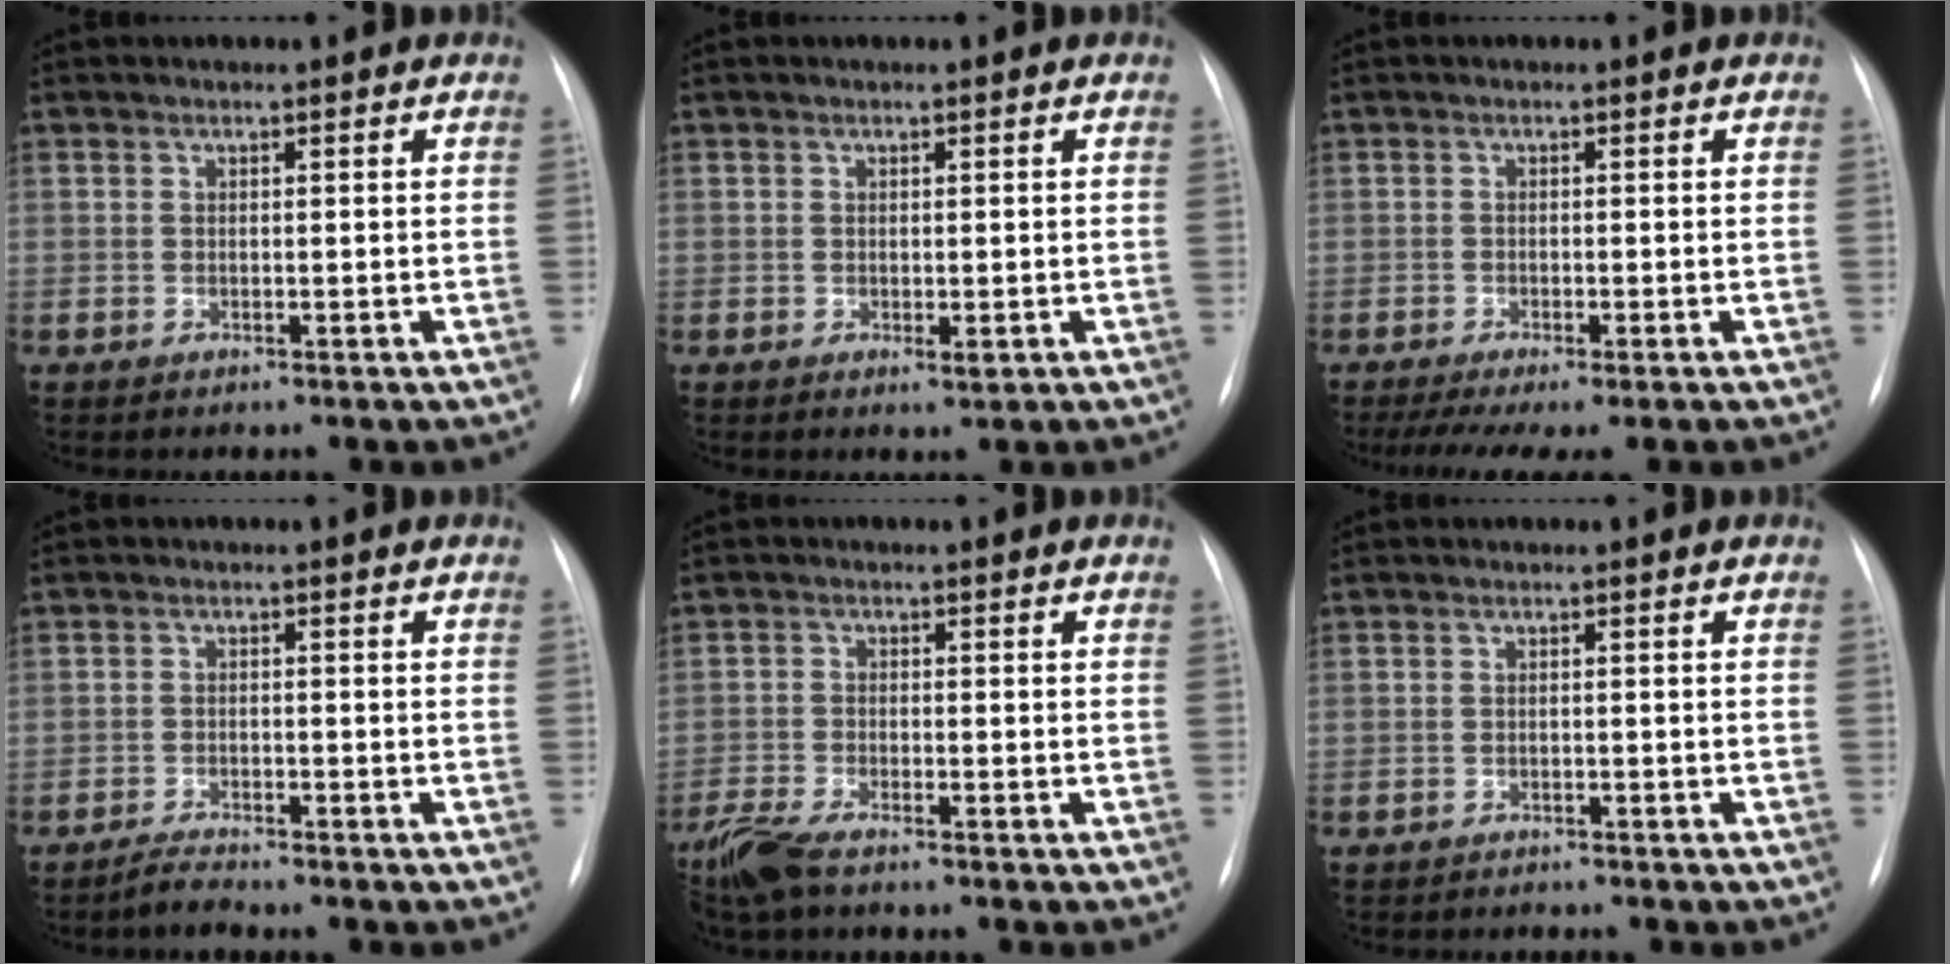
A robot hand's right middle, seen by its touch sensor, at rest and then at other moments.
{"total": 0.9, "force": [-0.1, 0.2, 0.9], "torque": [-0.010, -0.004, 0.000]}
{"total": 6.6, "force": [-4.8, 0.7, 4.5], "torque": [-0.073, -0.014, -0.077]}
{"total": 2.1, "force": [-2.1, -0.1, 0.3], "torque": [-0.010, -0.009, -0.038]}
{"total": 6.0, "force": [-4.9, 1.1, 3.2], "torque": [-0.075, -0.018, -0.097]}
{"total": 2.1, "force": [-2.1, 0.6, 0.1], "torque": [0.001, -0.005, -0.027]}